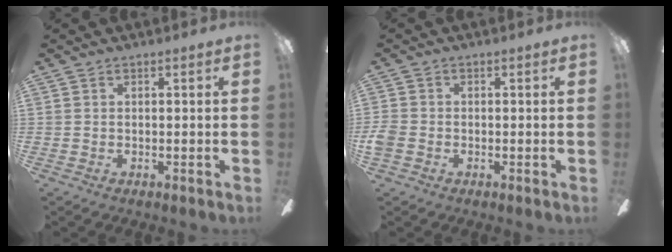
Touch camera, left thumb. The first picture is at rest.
{"total": 2.9, "force": [-1.0, 2.2, 1.6], "torque": [-0.032, 0.007, -0.018]}